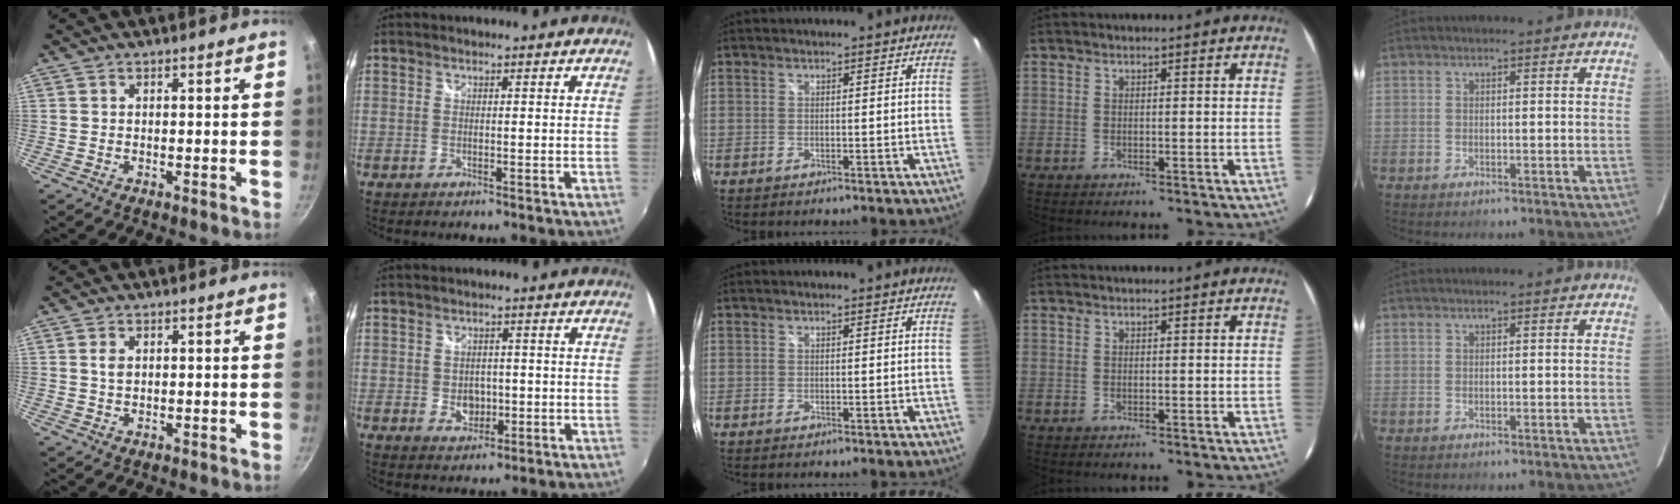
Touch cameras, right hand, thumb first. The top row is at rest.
{"thumb": {"total": 1.9, "force": [0.5, 1.2, 1.3], "torque": [-0.024, -0.001, 0.010]}, "index": {"total": 4.5, "force": [-0.8, 3.6, 2.6], "torque": [-0.044, -0.003, -0.011]}}